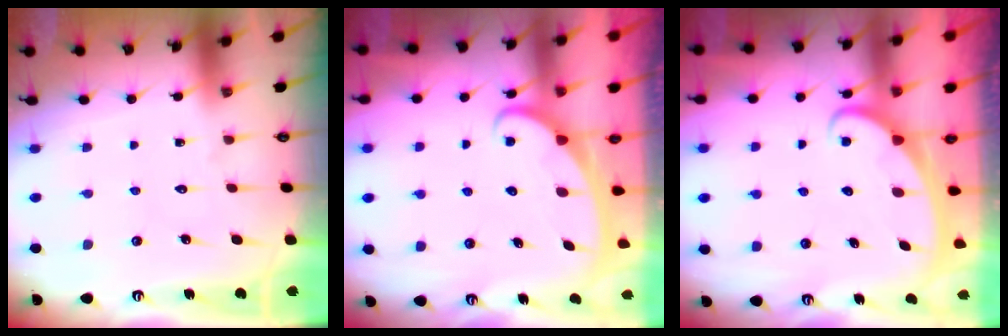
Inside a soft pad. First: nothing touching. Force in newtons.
{"total": 2.4, "press": 2.4, "slide": 0.4}
{"total": 2.6, "press": 2.6, "slide": 0.3}